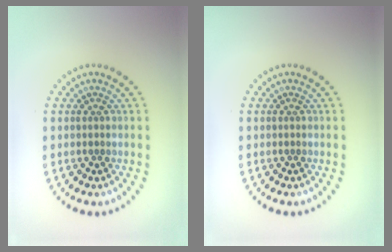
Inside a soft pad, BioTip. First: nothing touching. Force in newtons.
{"total": 0.0}